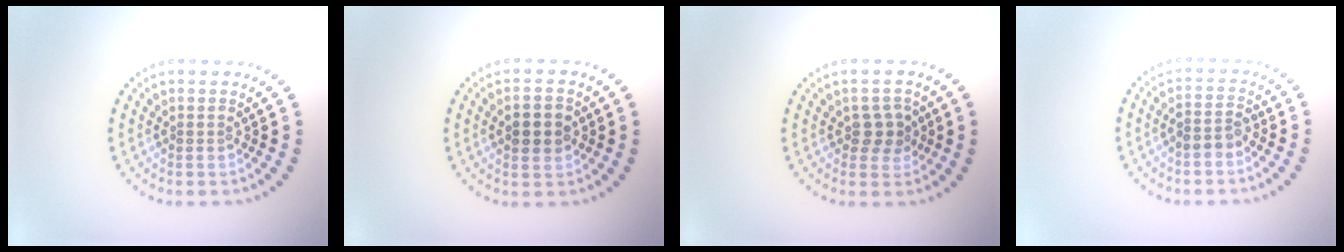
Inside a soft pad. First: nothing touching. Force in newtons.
{"total": 3.8, "press": 3.8, "slide": 0.0}
{"total": 2.2, "press": 2.1, "slide": 0.6}
{"total": 2.0, "press": 1.8, "slide": 0.8}